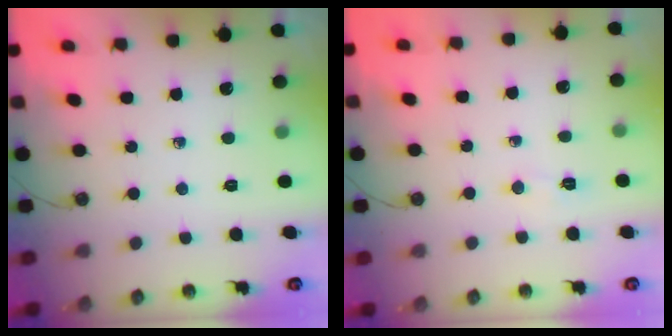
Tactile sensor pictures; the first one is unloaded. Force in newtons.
{"total": 14.2, "press": 5.3, "slide": 13.2}